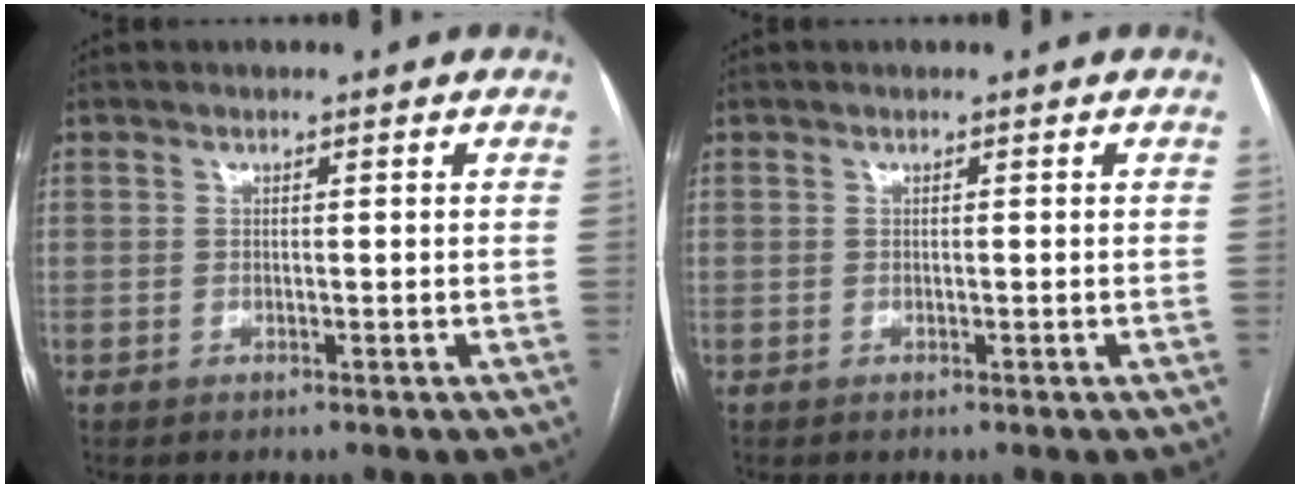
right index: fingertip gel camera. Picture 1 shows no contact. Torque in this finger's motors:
{"motor_torque": [0.10, 0.04, 0.05, 0.01]}